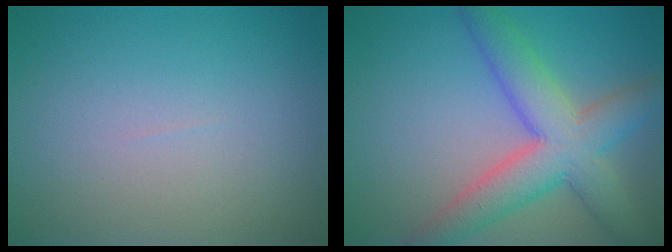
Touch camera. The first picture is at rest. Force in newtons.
{"total": 7.2, "press": 7.2, "slide": 0.5}